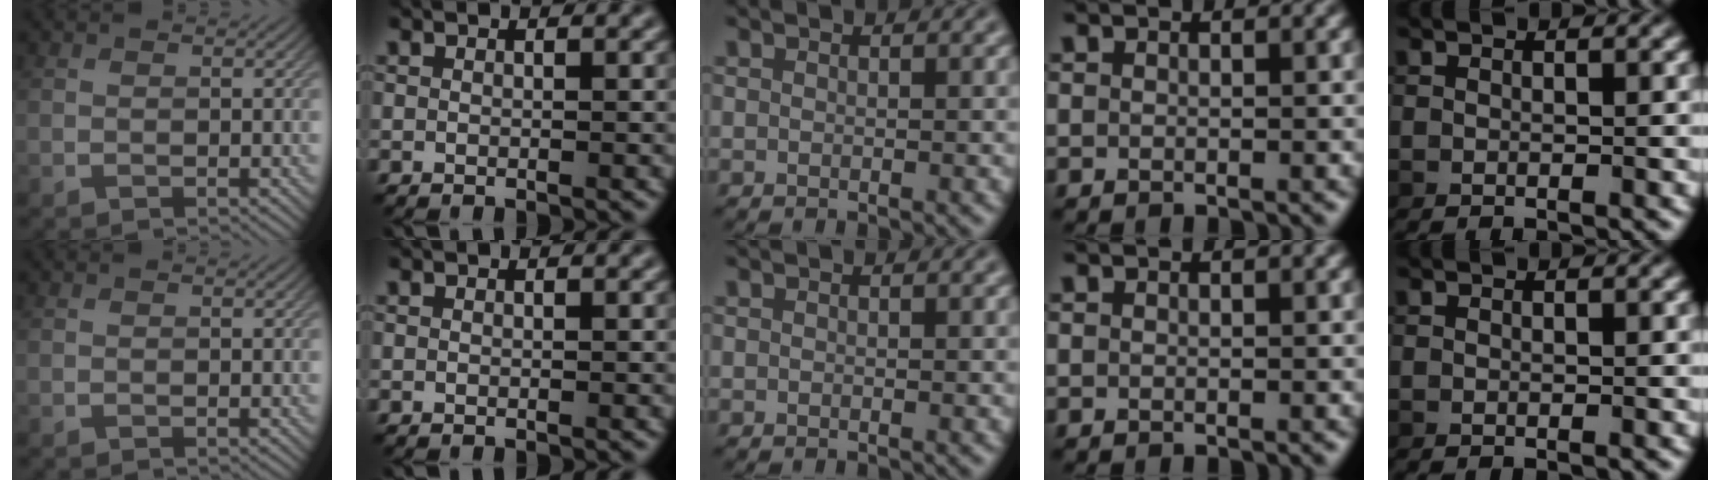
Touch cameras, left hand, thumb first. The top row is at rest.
{}